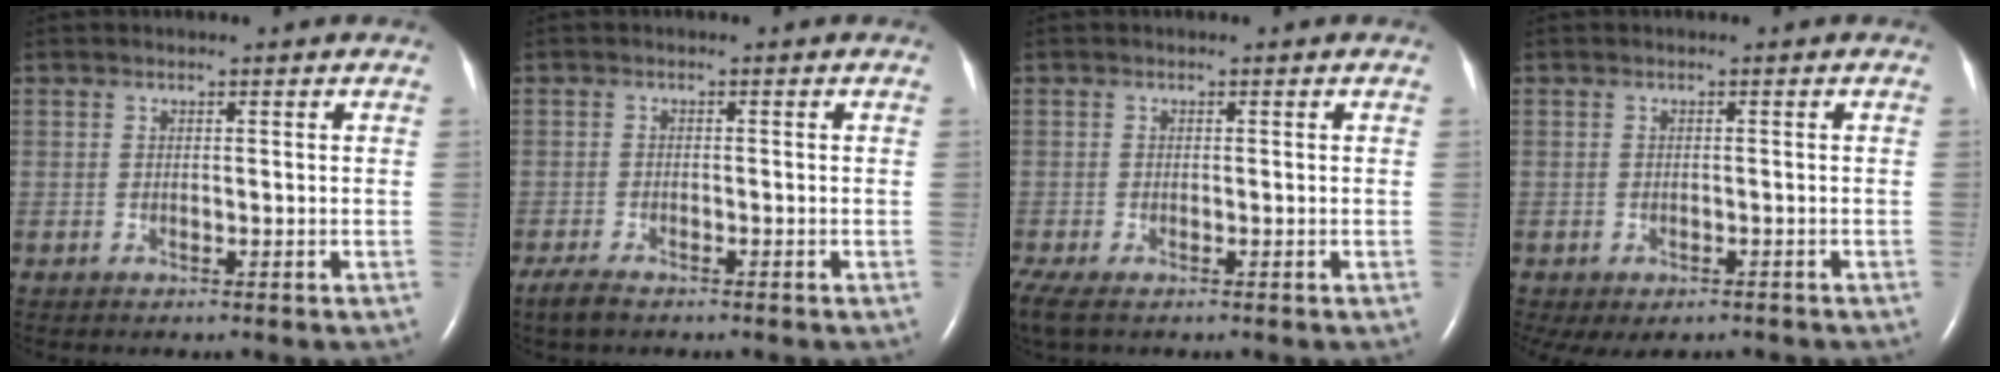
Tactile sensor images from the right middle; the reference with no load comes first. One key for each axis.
{"total": 2.8, "fx": -2.2, "fy": 0.8, "fz": 1.6, "tx": -0.042, "ty": -0.008, "tz": -0.037}
{"total": 4.1, "fx": -2.7, "fy": 1.5, "fz": 2.6, "tx": -0.064, "ty": -0.015, "tz": -0.050}
{"total": 5.1, "fx": -3.9, "fy": 2.6, "fz": 2.0, "tx": -0.022, "ty": 0.003, "tz": -0.049}